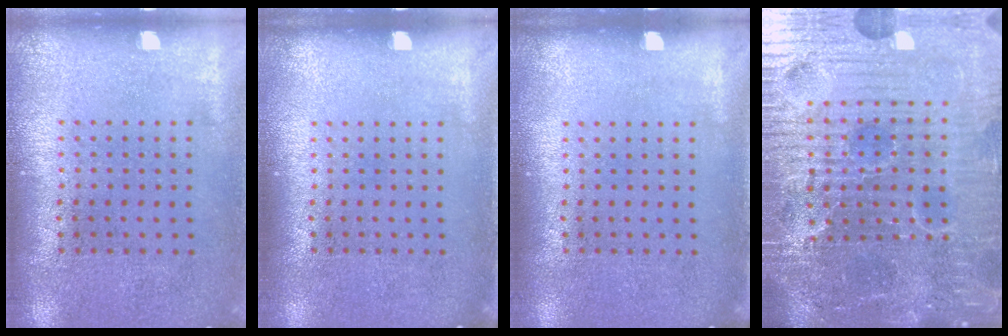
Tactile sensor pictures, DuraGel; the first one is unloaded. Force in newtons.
{"total": 0.0}
{"total": 0.0}
{"total": 7.3, "press": 6.5, "slide": 3.2}